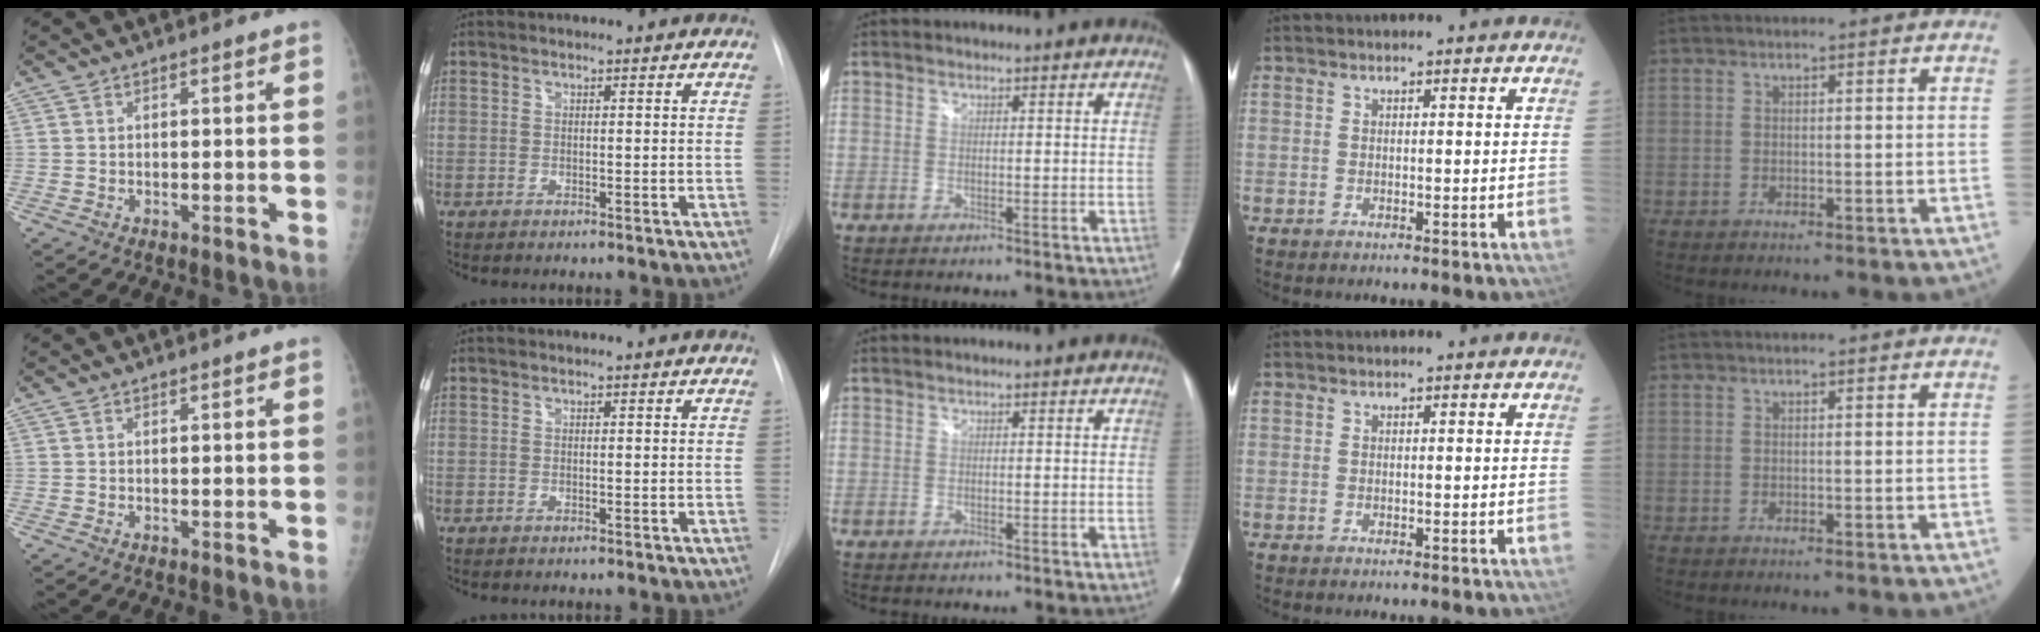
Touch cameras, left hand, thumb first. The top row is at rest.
{}